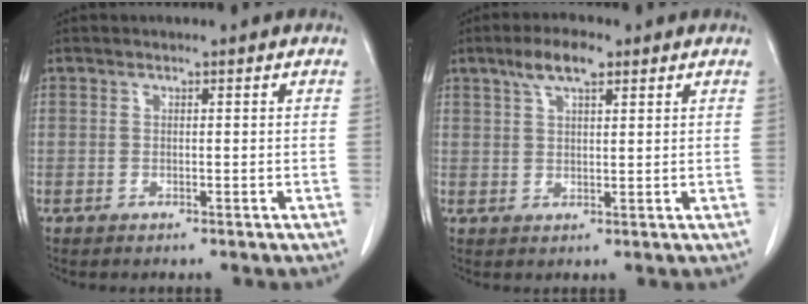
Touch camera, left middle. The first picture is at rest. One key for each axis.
{"total": 5.1, "fx": 3.2, "fy": 1.4, "fz": 3.7, "tx": -0.076, "ty": 0.012, "tz": 0.057}